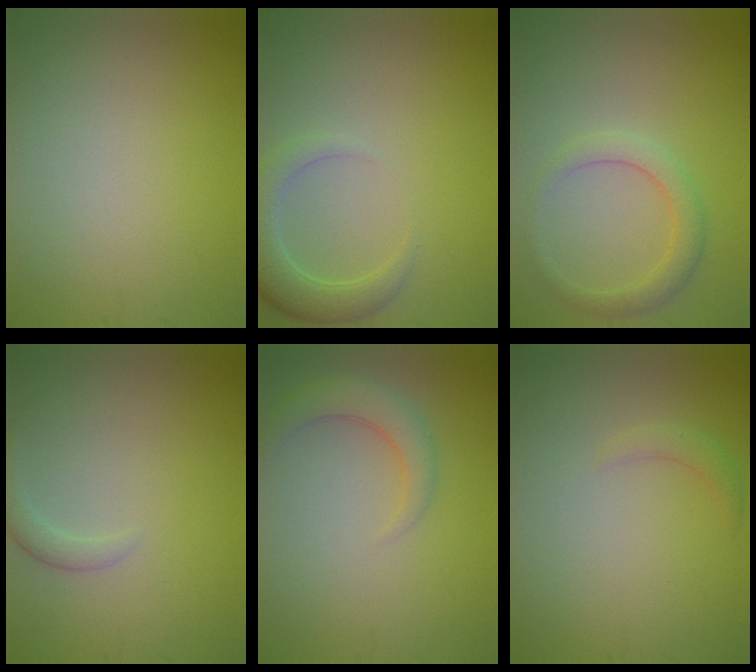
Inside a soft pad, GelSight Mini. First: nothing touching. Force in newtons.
{"total": 4.0, "press": 3.9, "slide": 0.5}
{"total": 2.6, "press": 2.6, "slide": 0.2}
{"total": 1.4, "press": 1.4, "slide": 0.1}
{"total": 2.8, "press": 2.8, "slide": 0.3}
{"total": 1.3, "press": 1.3, "slide": 0.1}